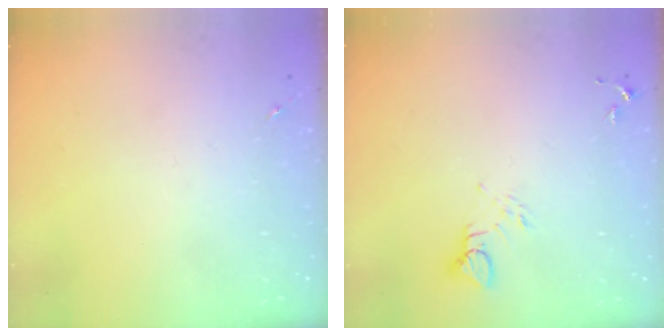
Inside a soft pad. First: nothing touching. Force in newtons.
{"total": 4.1, "press": 4.1, "slide": 0.4}